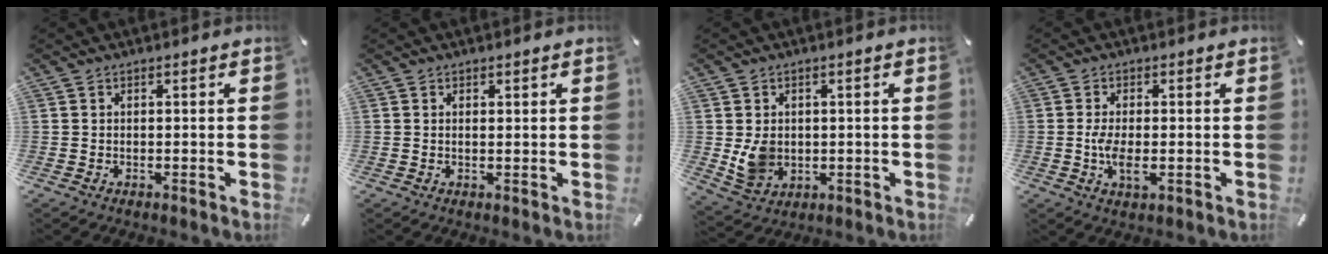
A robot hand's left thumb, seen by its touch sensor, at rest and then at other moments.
{"total": 0.6, "force": [0.4, 0.2, 0.4], "torque": [-0.008, 0.000, 0.008]}
{"total": 6.3, "force": [0.3, 5.7, 2.8], "torque": [-0.060, -0.005, 0.003]}
{"total": 5.0, "force": [-0.6, 2.2, 4.4], "torque": [-0.113, -0.009, -0.019]}